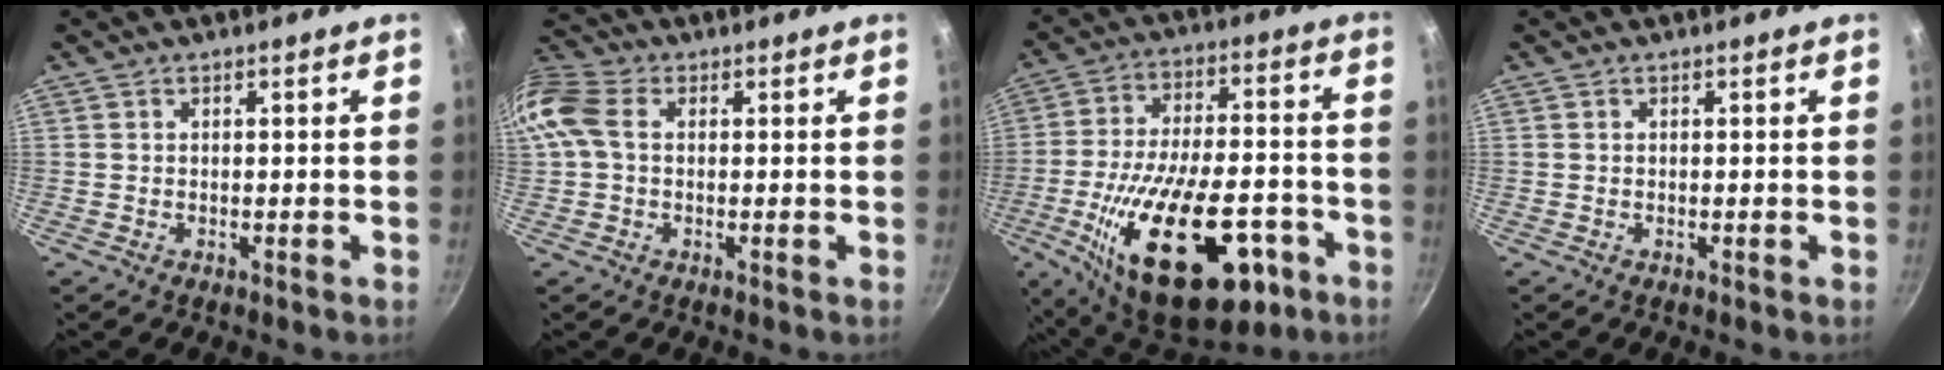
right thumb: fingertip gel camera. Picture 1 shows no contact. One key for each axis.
{"total": 8.6, "fx": 1.1, "fy": 6.1, "fz": 6.0, "tx": -0.131, "ty": 0.024, "tz": 0.009}
{"total": 28.6, "fx": -10.9, "fy": 13.9, "fz": 22.5, "tx": -0.359, "ty": 0.033, "tz": -0.156}
{"total": 0.0}